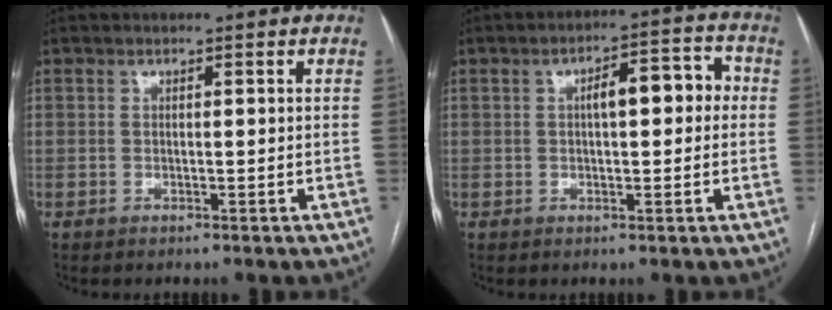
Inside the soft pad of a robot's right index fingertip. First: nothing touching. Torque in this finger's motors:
{"motor_torque": [0.14, -0.05, 0.14, 0.04]}